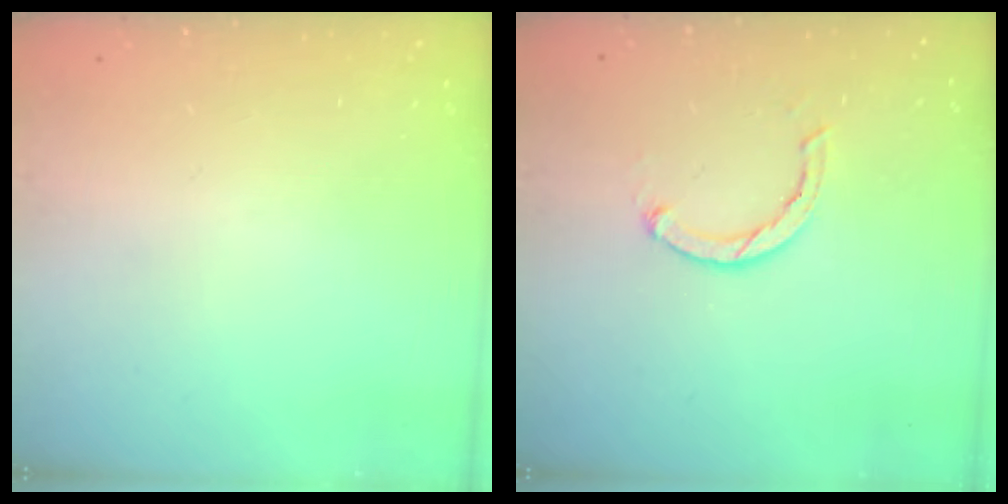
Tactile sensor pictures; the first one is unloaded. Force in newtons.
{"total": 2.3, "press": 2.3, "slide": 0.3}